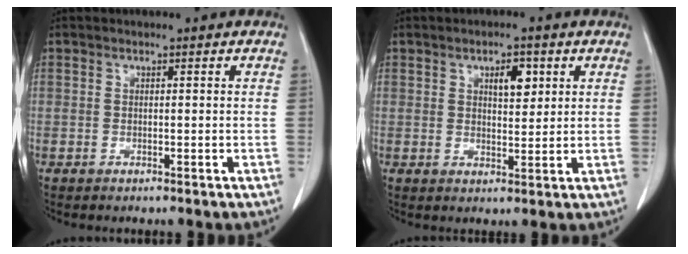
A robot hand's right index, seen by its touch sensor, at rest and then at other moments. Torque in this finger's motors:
{"motor_torque": [0.30, 0.27, 0.03, 0.02]}